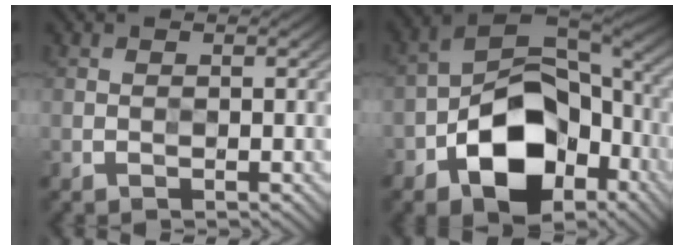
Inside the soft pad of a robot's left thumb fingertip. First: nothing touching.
{"total": 15.8, "force": [-6.2, 9.7, 10.8], "torque": [-0.183, -0.026, -0.116]}